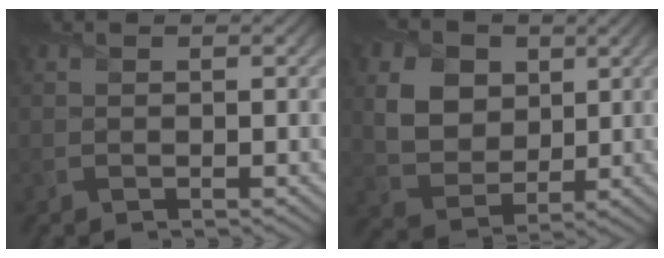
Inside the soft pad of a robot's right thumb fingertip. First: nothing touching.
{"total": 8.9, "force": [3.0, 6.9, 4.8], "torque": [-0.153, 0.003, 0.057]}